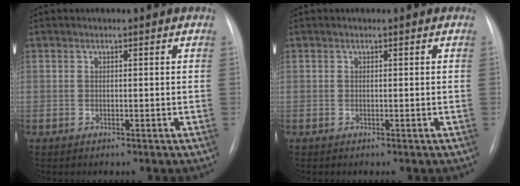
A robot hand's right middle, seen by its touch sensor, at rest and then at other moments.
{"total": 0.0}